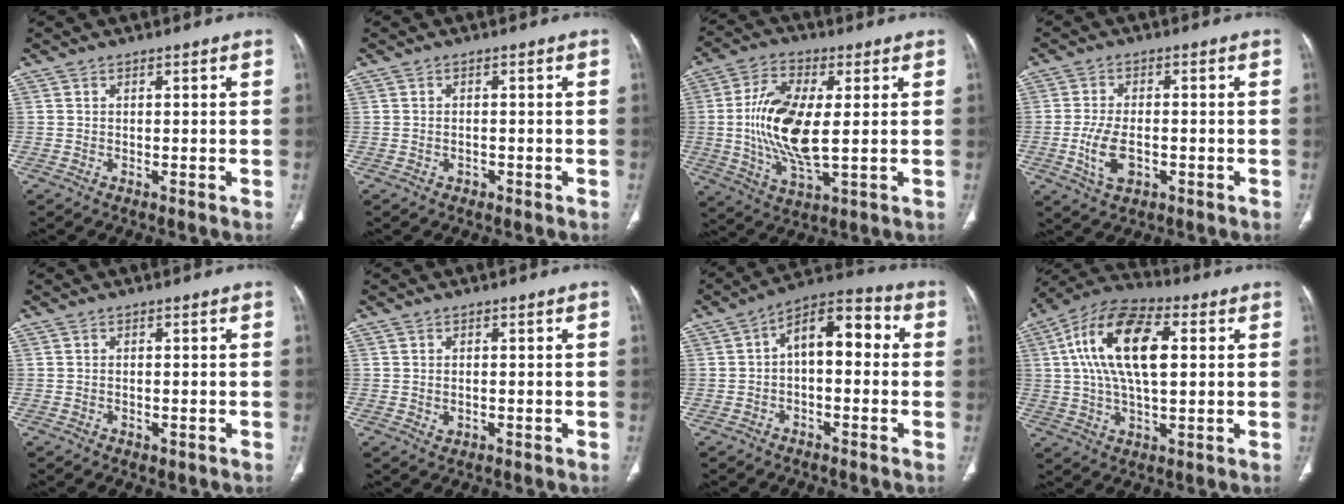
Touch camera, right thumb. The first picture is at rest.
{"total": 1.2, "force": [-0.5, 1.0, 0.5], "torque": [-0.008, 0.006, -0.004]}
{"total": 14.9, "force": [0.6, 6.2, 13.6], "torque": [-0.276, -0.011, 0.014]}
{"total": 7.0, "force": [-1.8, 3.9, 5.5], "torque": [-0.111, 0.005, -0.027]}
{"total": 1.2, "force": [-0.4, 0.9, 0.7], "torque": [-0.008, 0.000, 0.000]}
{"total": 1.7, "force": [-0.2, 1.3, 1.1], "torque": [-0.016, -0.002, 0.003]}
{"total": 10.9, "force": [0.7, 5.8, 9.2], "torque": [-0.116, 0.042, -0.002]}
{"total": 18.0, "force": [3.7, 8.6, 15.4], "torque": [-0.282, 0.017, 0.061]}